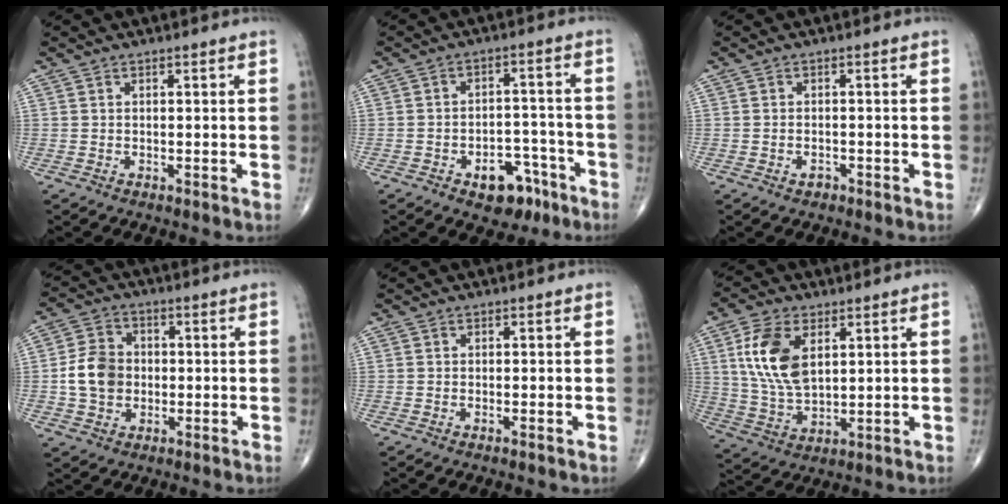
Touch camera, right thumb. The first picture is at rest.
{"total": 9.0, "force": [-5.1, 5.5, 5.0], "torque": [-0.035, 0.046, -0.067]}
{"total": 1.4, "force": [-0.8, 0.9, 0.6], "torque": [-0.011, 0.006, -0.011]}
{"total": 8.5, "force": [-0.7, 6.9, 4.9], "torque": [-0.073, 0.014, -0.017]}
{"total": 0.7, "force": [-0.2, 0.1, 0.6], "torque": [-0.014, -0.002, -0.004]}
{"total": 12.4, "force": [3.9, 6.9, 9.6], "torque": [-0.186, -0.013, 0.080]}